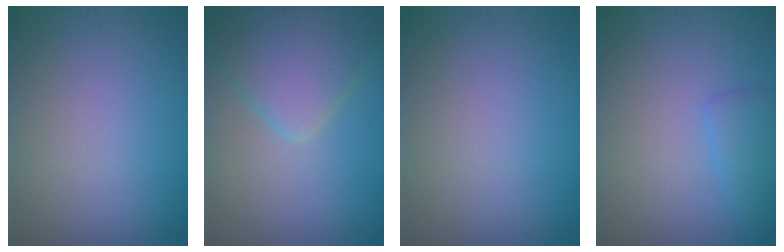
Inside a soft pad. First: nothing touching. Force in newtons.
{"total": 5.0, "press": 5.0, "slide": 0.2}
{"total": 0.0}
{"total": 1.9, "press": 1.9, "slide": 0.2}